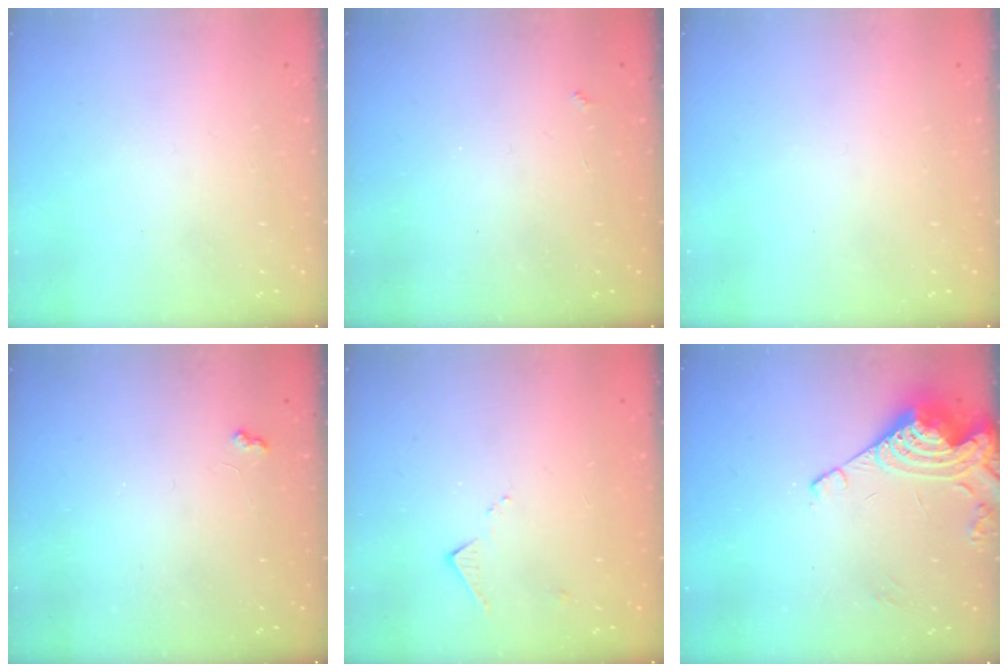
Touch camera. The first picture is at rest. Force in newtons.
{"total": 2.4, "press": 2.3, "slide": 0.4}
{"total": 0.0}
{"total": 2.9, "press": 2.8, "slide": 0.5}
{"total": 6.0, "press": 6.0, "slide": 0.6}
{"total": 13.5, "press": 13.5, "slide": 1.1}